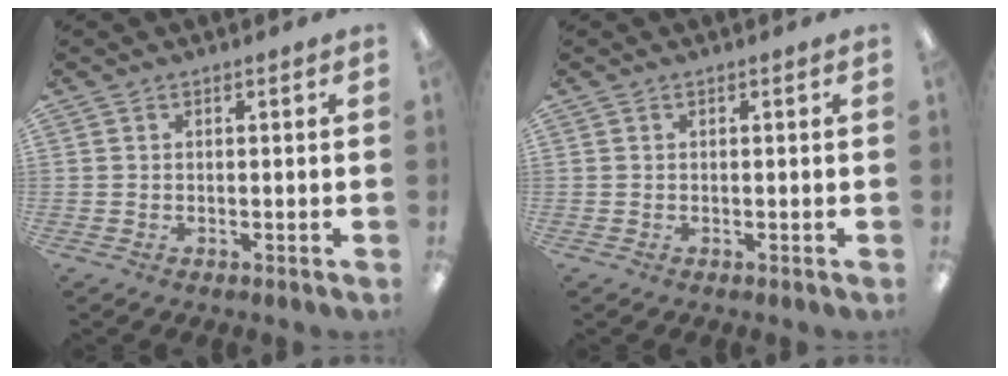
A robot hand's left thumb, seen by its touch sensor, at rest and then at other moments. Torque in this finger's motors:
{"motor_torque": [0.00, 0.00, -0.01, -0.10, 0.00]}